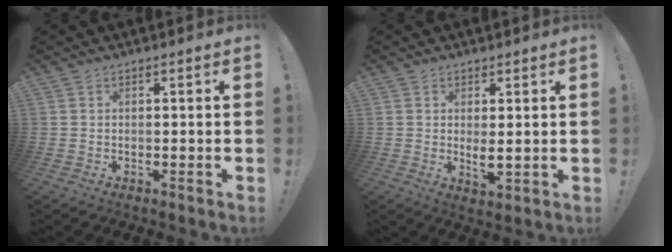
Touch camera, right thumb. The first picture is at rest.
{"total": 3.9, "force": [1.1, 1.3, 3.4], "torque": [-0.047, -0.014, 0.022]}